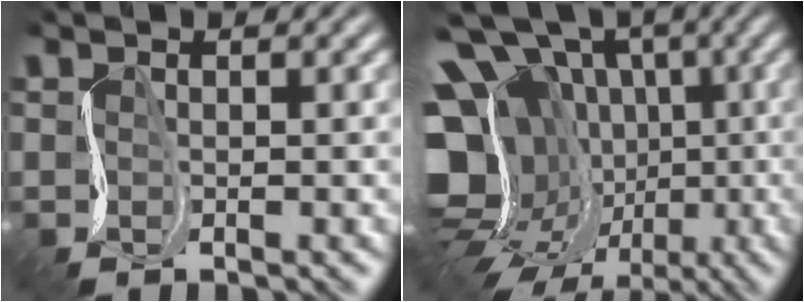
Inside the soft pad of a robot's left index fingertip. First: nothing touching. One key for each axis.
{"total": 17.2, "fx": -4.8, "fy": 13.6, "fz": 9.4, "tx": -0.157, "ty": -0.002, "tz": -0.095}